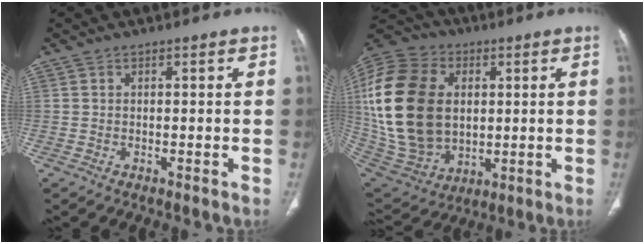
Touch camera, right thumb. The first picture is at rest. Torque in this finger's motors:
{"motor_torque": [-0.89, 2.30, 2.57, 0.20, 0.74]}